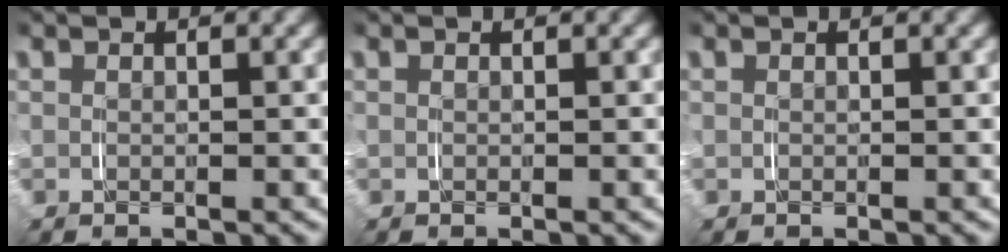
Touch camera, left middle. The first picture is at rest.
{"total": 0.0}
{"total": 0.0}